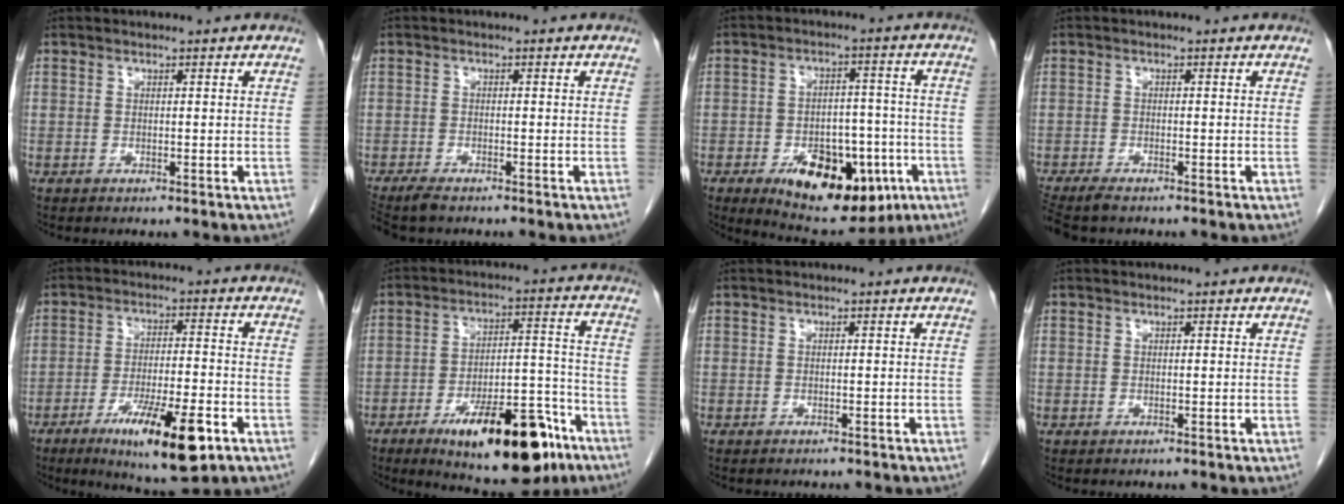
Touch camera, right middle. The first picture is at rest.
{"total": 3.9, "force": [-3.3, 1.0, 2.0], "torque": [-0.036, -0.011, -0.055]}
{"total": 15.8, "force": [-7.2, 7.9, 11.6], "torque": [-0.165, 0.008, -0.095]}
{"total": 4.5, "force": [-3.7, 1.0, 2.3], "torque": [-0.041, -0.012, -0.063]}
{"total": 12.9, "force": [-6.6, 2.1, 10.9], "torque": [-0.182, -0.021, -0.099]}
{"total": 17.9, "force": [-10.7, 5.8, 13.1], "torque": [-0.160, 0.018, -0.157]}
{"total": 2.2, "force": [-1.9, 0.7, 0.8], "torque": [-0.017, -0.004, -0.021]}
{"total": 0.0}